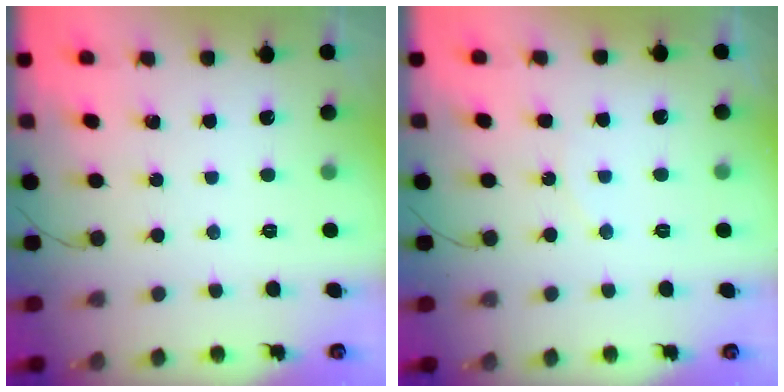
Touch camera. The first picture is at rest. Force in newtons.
{"total": 4.8, "press": 4.8, "slide": 0.6}